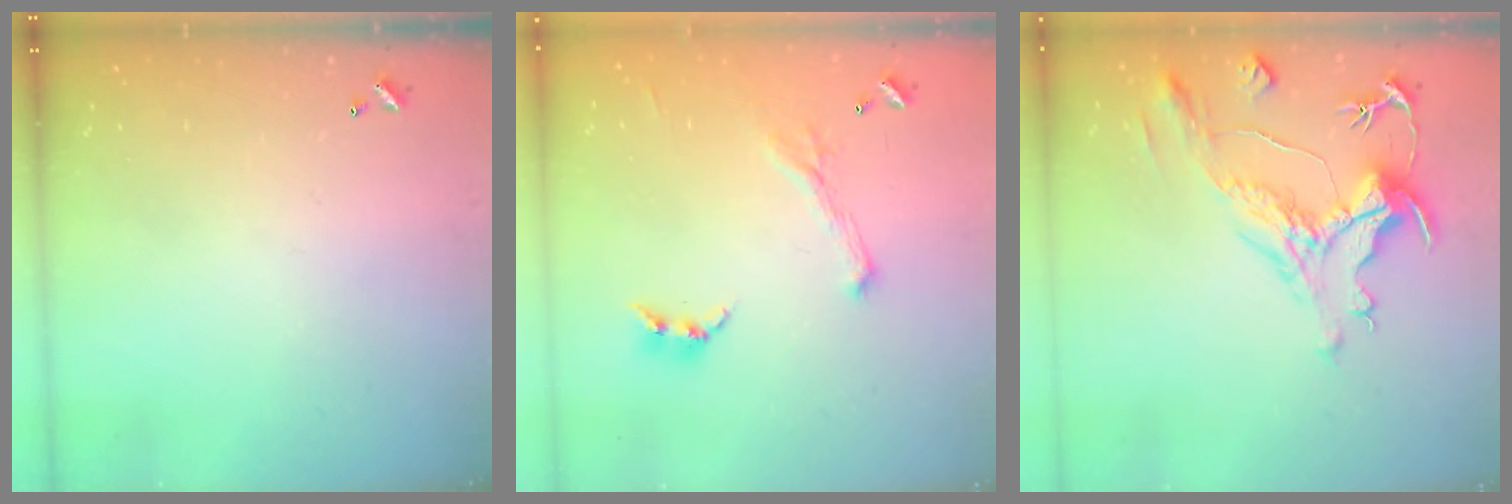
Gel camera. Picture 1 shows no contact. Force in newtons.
{"total": 1.1, "press": 0.6, "slide": 0.9}
{"total": 1.9, "press": 0.8, "slide": 1.7}